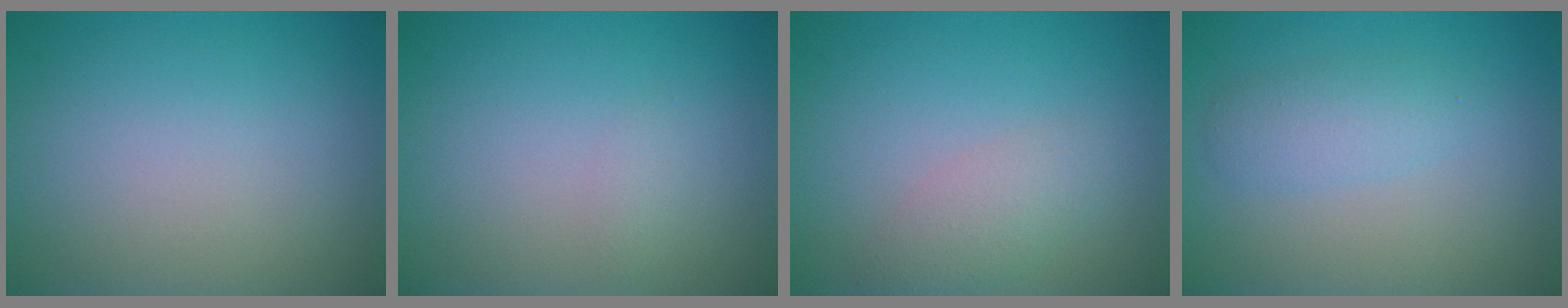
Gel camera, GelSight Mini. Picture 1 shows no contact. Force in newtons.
{"total": 0.6, "press": 0.6, "slide": 0.0}
{"total": 2.3, "press": 2.3, "slide": 0.1}
{"total": 2.2, "press": 2.2, "slide": 0.0}